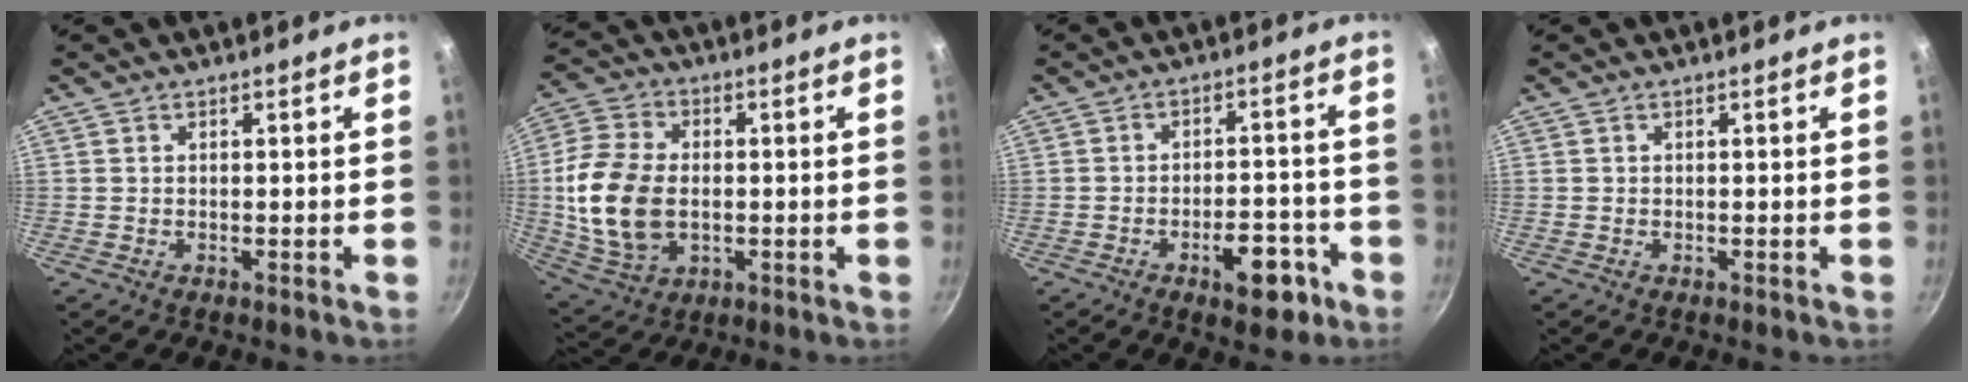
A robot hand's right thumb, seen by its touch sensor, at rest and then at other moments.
{"total": 15.4, "force": [-0.7, 10.4, 11.3], "torque": [-0.216, 0.005, -0.009]}
{"total": 9.1, "force": [-4.5, 4.4, 6.5], "torque": [-0.065, 0.033, -0.055]}
{"total": 0.0}